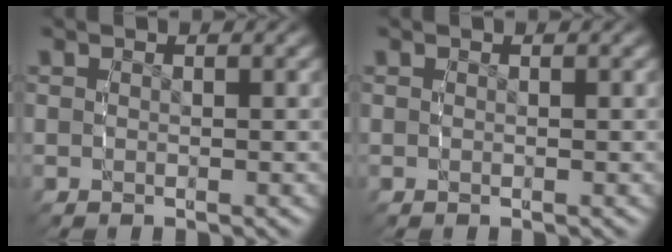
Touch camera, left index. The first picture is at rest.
{"total": 0.0}